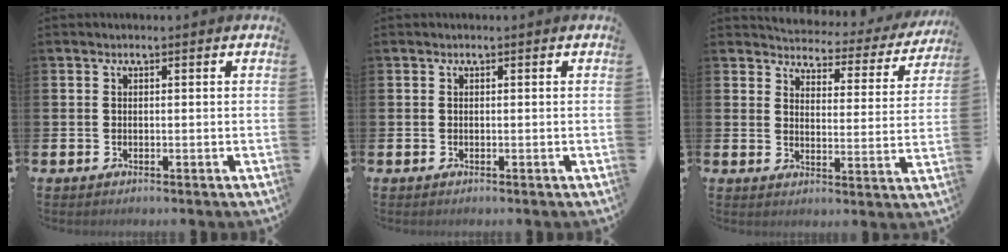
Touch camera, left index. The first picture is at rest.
{"total": 0.0}
{"total": 3.6, "force": [3.4, 1.0, 0.5], "torque": [-0.021, -0.036, 0.049]}